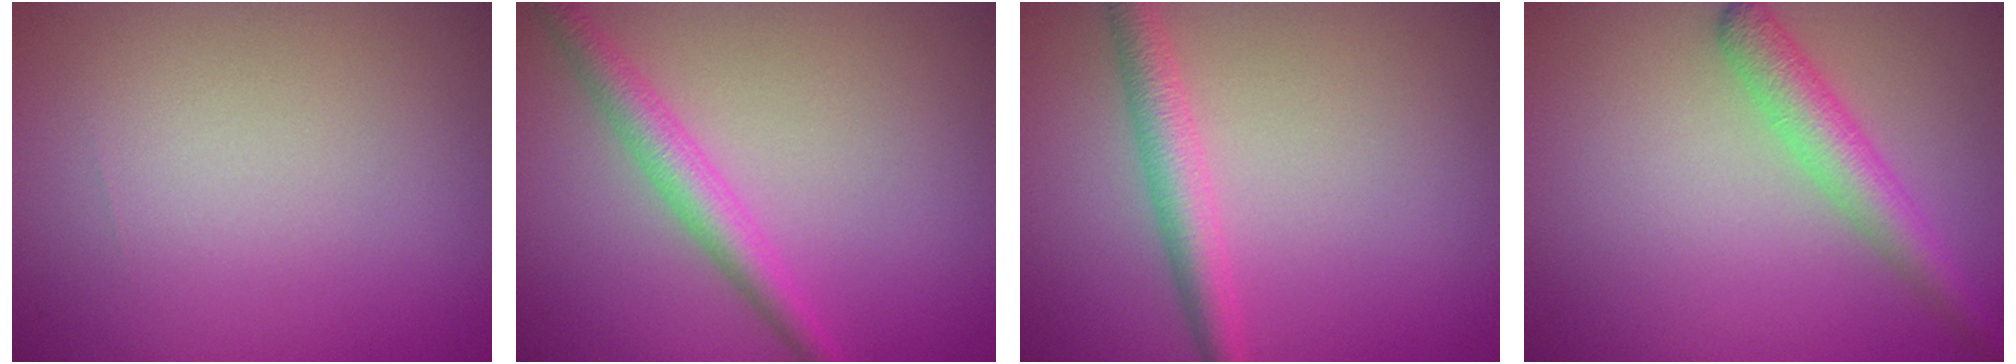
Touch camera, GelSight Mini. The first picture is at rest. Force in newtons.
{"total": 3.0, "press": 3.0, "slide": 0.1}
{"total": 2.9, "press": 2.9, "slide": 0.0}
{"total": 3.5, "press": 3.5, "slide": 0.1}